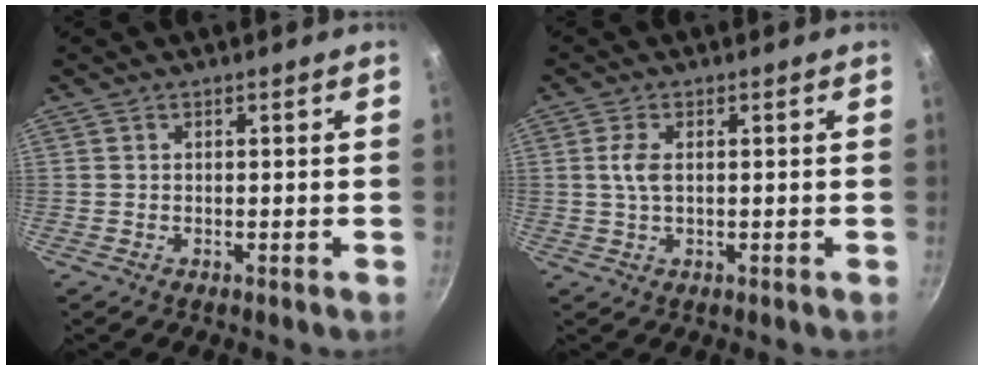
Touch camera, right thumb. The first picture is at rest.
{"total": 3.2, "force": [0.4, 1.5, 2.8], "torque": [-0.063, 0.003, 0.007]}